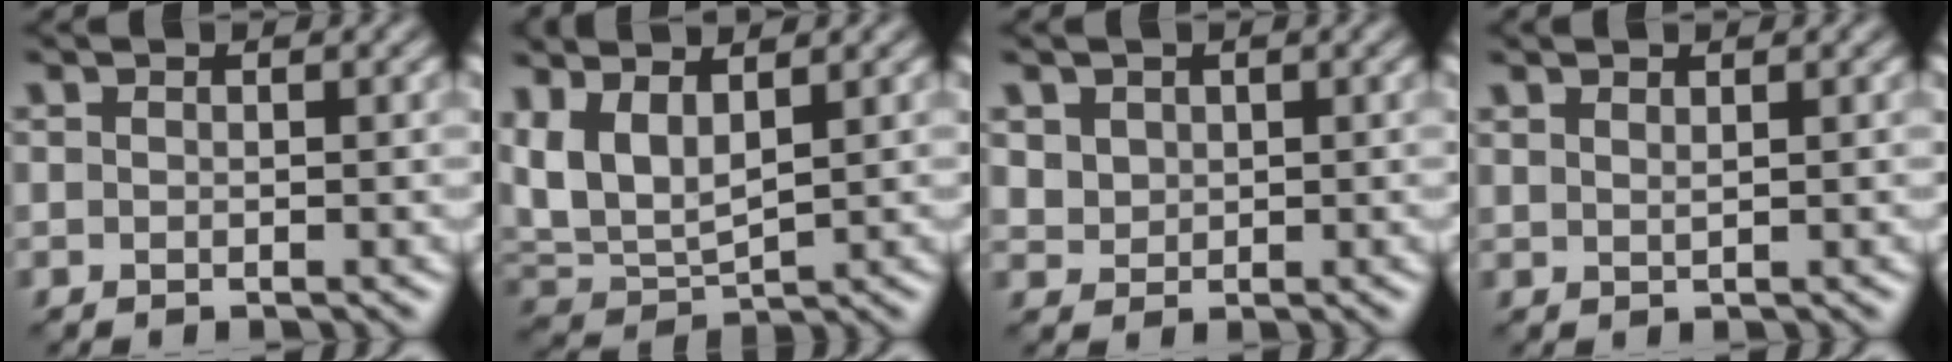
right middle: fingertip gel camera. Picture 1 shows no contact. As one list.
[{"total": 6.0, "force": [2.1, 3.2, 4.7], "torque": [-0.115, 0.002, 0.043]}, {"total": 1.9, "force": [0.9, 1.6, 0.6], "torque": [-0.020, -0.006, 0.026]}, {"total": 0.9, "force": [0.7, 0.2, 0.5], "torque": [-0.005, 0.001, 0.012]}]